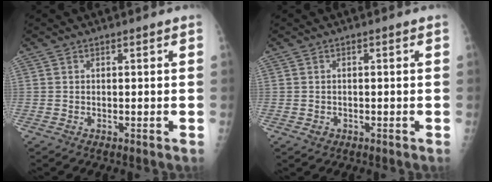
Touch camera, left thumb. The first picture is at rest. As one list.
[{"total": 1.4, "force": [-0.5, 1.2, 0.5], "torque": [-0.003, 0.002, -0.006]}]